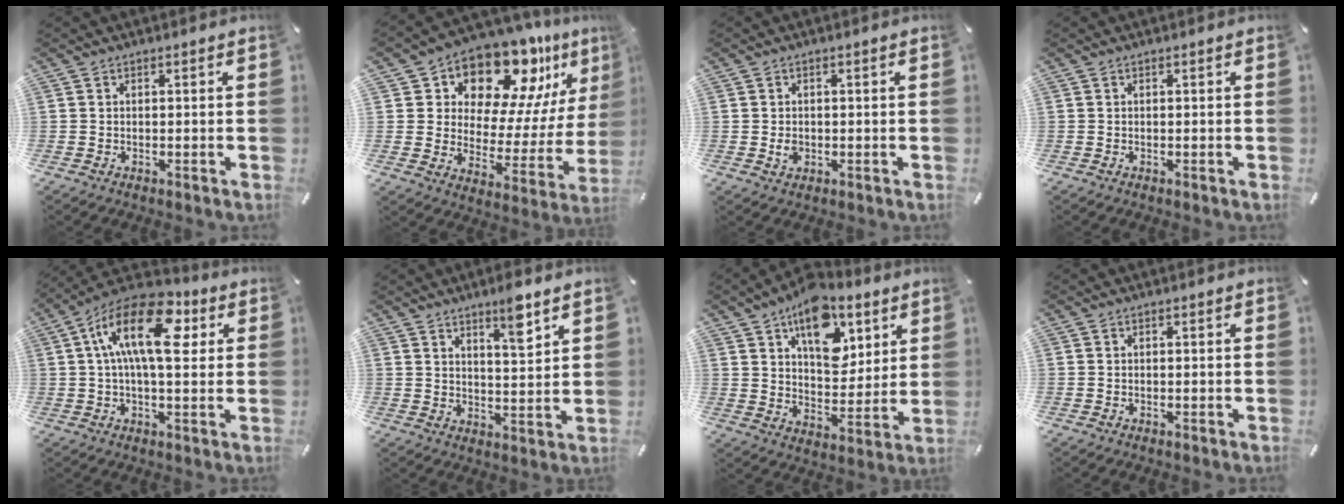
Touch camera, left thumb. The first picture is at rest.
{"total": 16.7, "force": [14.3, 7.1, 5.1], "torque": [-0.078, -0.139, 0.244]}
{"total": 1.7, "force": [0.0, 1.4, 0.9], "torque": [-0.012, 0.000, -0.002]}
{"total": 0.0}
{"total": 17.4, "force": [4.5, 8.1, 14.8], "torque": [-0.269, -0.008, 0.072]}
{"total": 7.0, "force": [5.5, 1.3, 4.2], "torque": [-0.057, -0.038, 0.090]}
{"total": 16.3, "force": [9.0, 10.0, 9.3], "torque": [-0.128, -0.045, 0.160]}
{"total": 0.0}